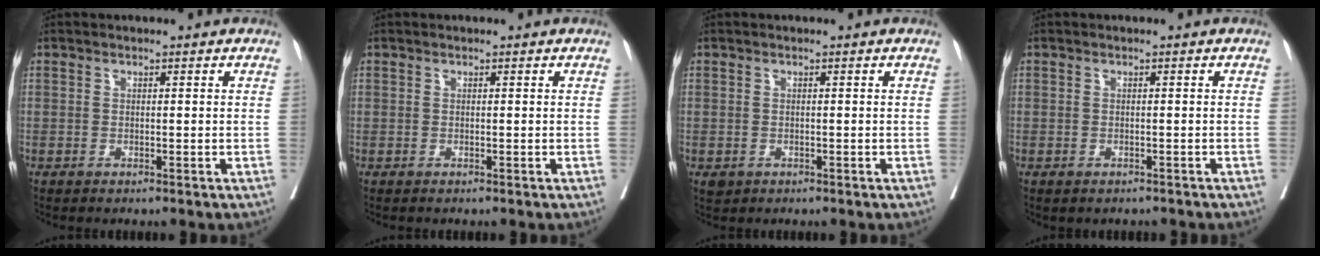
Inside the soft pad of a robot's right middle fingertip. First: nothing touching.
{"total": 0.0}
{"total": 1.0, "force": [-0.4, 0.9, 0.4], "torque": [-0.006, 0.002, 0.001]}
{"total": 1.4, "force": [-1.2, 0.7, 0.2], "torque": [-0.006, -0.001, -0.015]}